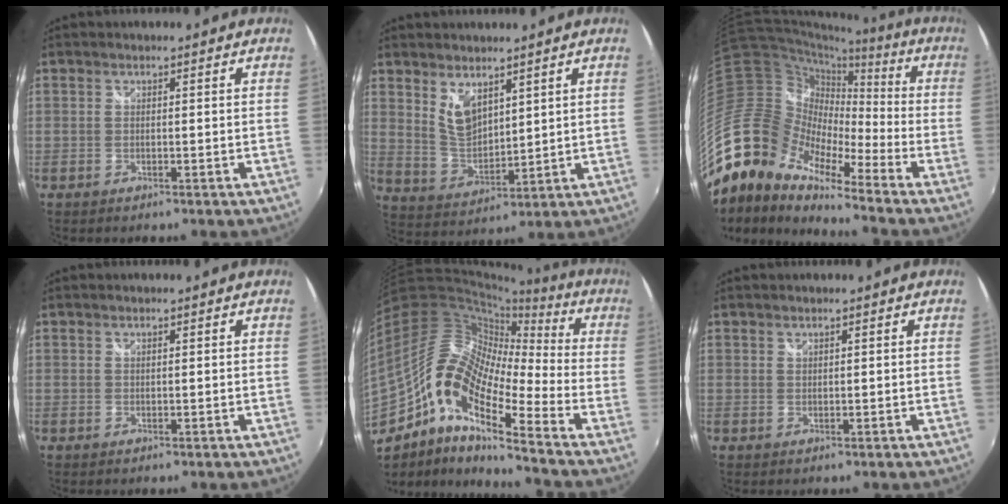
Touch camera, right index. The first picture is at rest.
{"total": 6.8, "force": [4.3, 3.1, 4.2], "torque": [-0.075, -0.008, 0.090]}
{"total": 18.0, "force": [-13.3, 7.9, 9.1], "torque": [-0.153, -0.009, -0.276]}
{"total": 0.0}
{"total": 16.9, "force": [-7.8, 5.6, 13.9], "torque": [-0.233, 0.001, -0.172]}
{"total": 0.5, "force": [0.5, 0.0, -0.1], "torque": [0.004, 0.000, 0.010]}